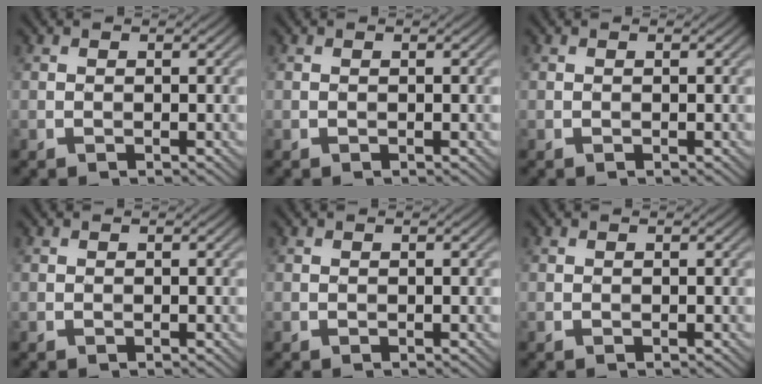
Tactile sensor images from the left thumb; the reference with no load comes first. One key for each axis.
{"total": 0.0}
{"total": 0.0}
{"total": 0.0}
{"total": 0.0}
{"total": 0.0}